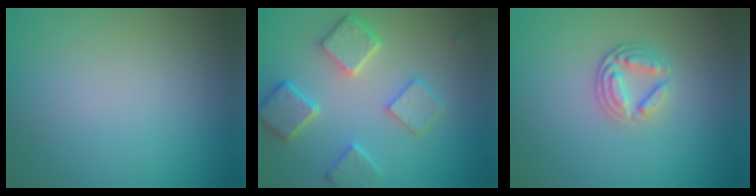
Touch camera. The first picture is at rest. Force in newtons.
{"total": 4.8, "press": 4.5, "slide": 1.6}
{"total": 2.6, "press": 2.5, "slide": 0.6}